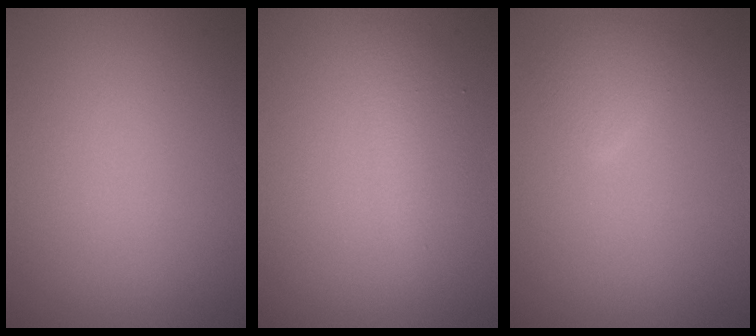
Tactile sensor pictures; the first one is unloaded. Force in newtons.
{"total": 2.0, "press": 2.0, "slide": 0.1}
{"total": 1.6, "press": 1.6, "slide": 0.1}